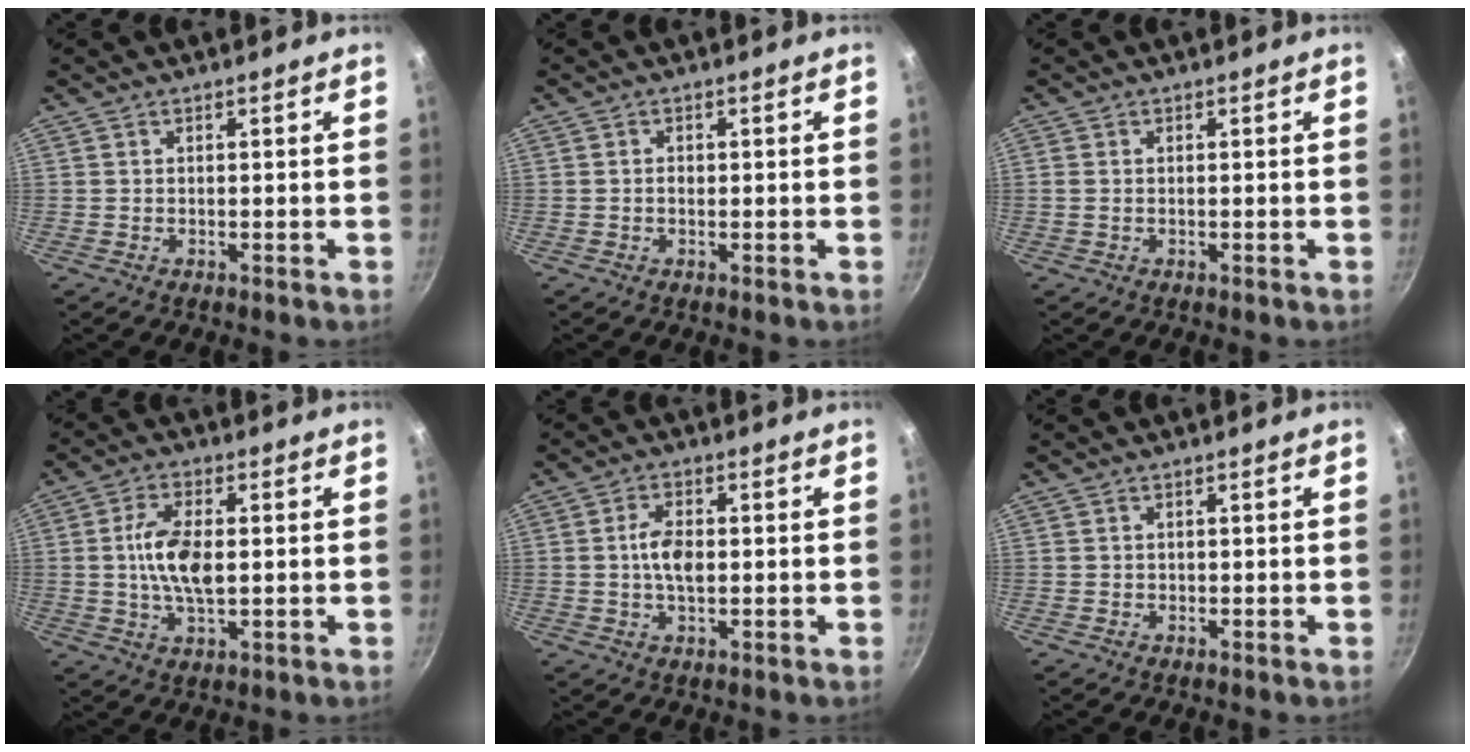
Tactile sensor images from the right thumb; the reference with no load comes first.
{"total": 1.1, "force": [-0.1, 0.9, 0.6], "torque": [-0.010, 0.004, -0.002]}
{"total": 1.0, "force": [0.0, 0.7, 0.7], "torque": [-0.015, 0.002, 0.001]}
{"total": 9.6, "force": [0.4, 4.8, 8.4], "torque": [-0.158, 0.009, 0.007]}
{"total": 5.7, "force": [0.0, 3.2, 4.8], "torque": [-0.082, 0.012, -0.002]}
{"total": 0.6, "force": [-0.1, 0.6, 0.0], "torque": [0.002, 0.002, 0.000]}